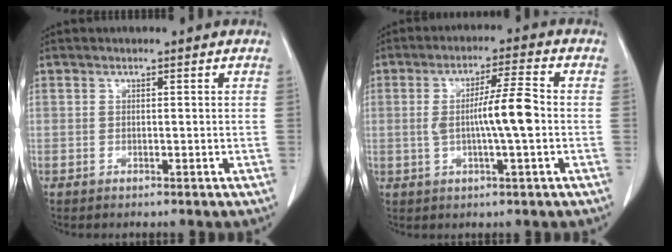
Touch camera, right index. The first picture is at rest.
{"total": 7.6, "force": [-0.6, 0.1, 7.6], "torque": [-0.133, 0.004, -0.011]}